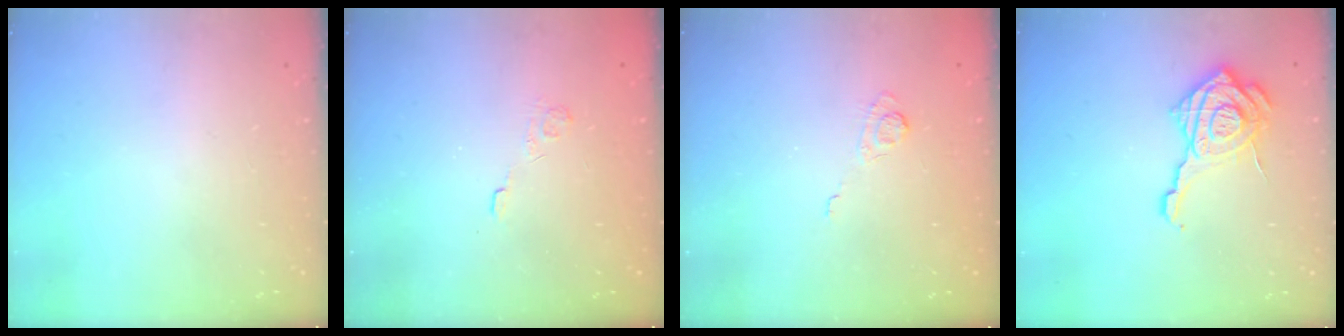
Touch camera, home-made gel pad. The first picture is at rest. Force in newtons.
{"total": 2.4, "press": 1.9, "slide": 1.4}
{"total": 3.1, "press": 2.8, "slide": 1.5}
{"total": 16.6, "press": 16.6, "slide": 1.5}